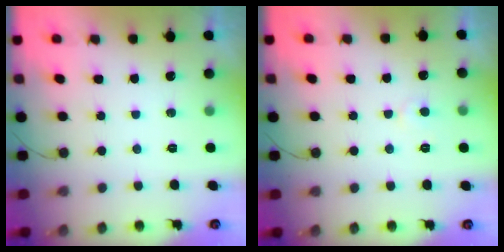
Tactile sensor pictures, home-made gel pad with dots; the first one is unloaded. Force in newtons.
{"total": 3.7, "press": 3.7, "slide": 0.4}